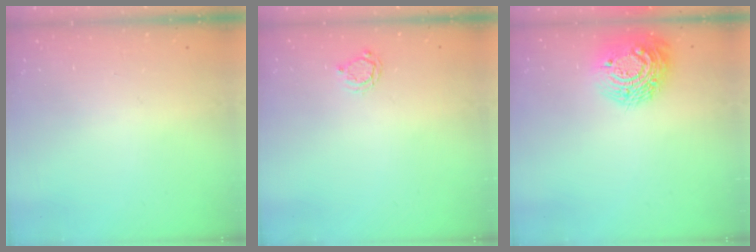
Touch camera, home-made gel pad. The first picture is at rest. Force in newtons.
{"total": 3.7, "press": 3.7, "slide": 0.4}
{"total": 15.5, "press": 15.4, "slide": 1.0}